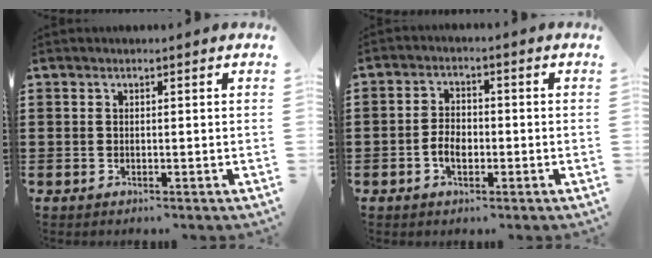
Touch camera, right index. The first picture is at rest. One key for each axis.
{"total": 3.6, "fx": -1.2, "fy": 2.1, "fz": 2.7, "tx": -0.065, "ty": -0.001, "tz": -0.026}